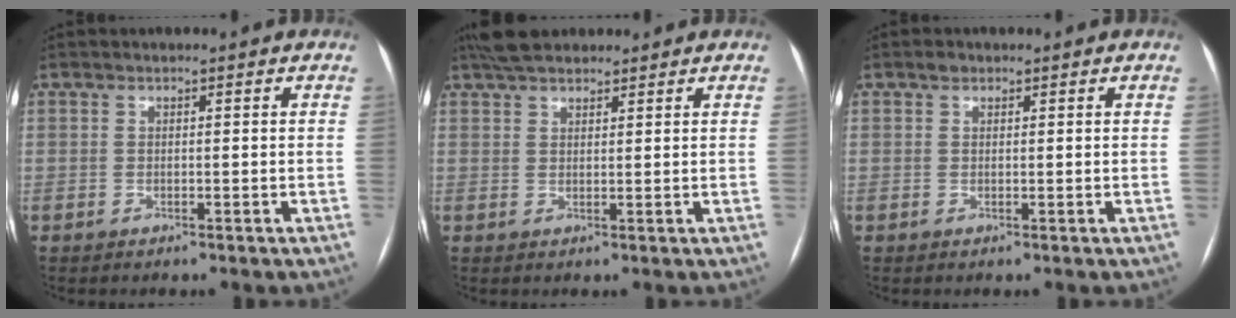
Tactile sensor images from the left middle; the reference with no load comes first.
{"total": 6.1, "force": [5.2, 2.1, 2.5], "torque": [-0.045, 0.032, 0.093]}
{"total": 0.9, "force": [0.6, 0.6, 0.3], "torque": [-0.005, 0.006, 0.008]}